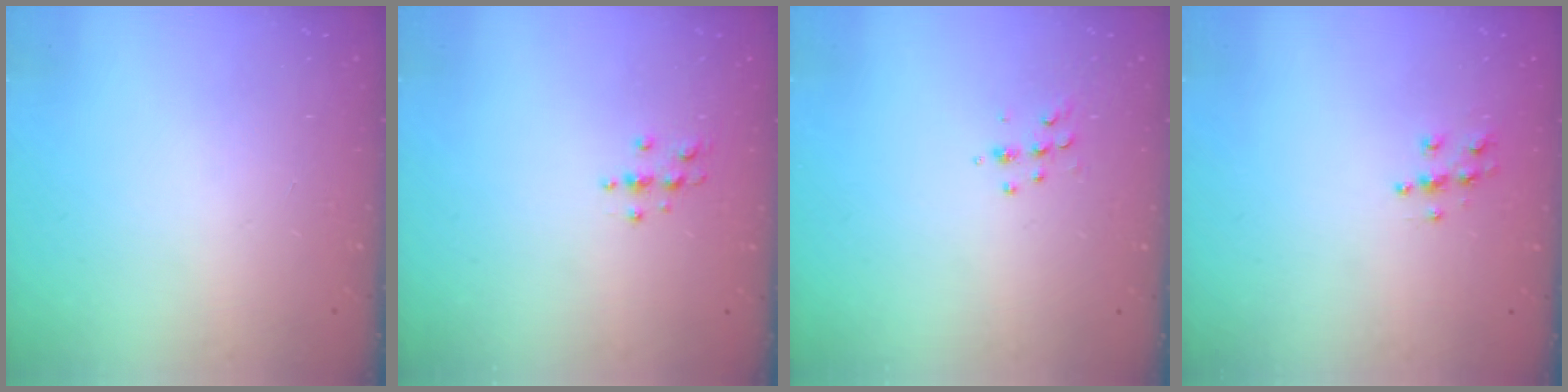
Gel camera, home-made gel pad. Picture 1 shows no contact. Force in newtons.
{"total": 3.5, "press": 3.4, "slide": 0.5}
{"total": 5.4, "press": 5.4, "slide": 0.6}
{"total": 6.4, "press": 6.4, "slide": 0.3}